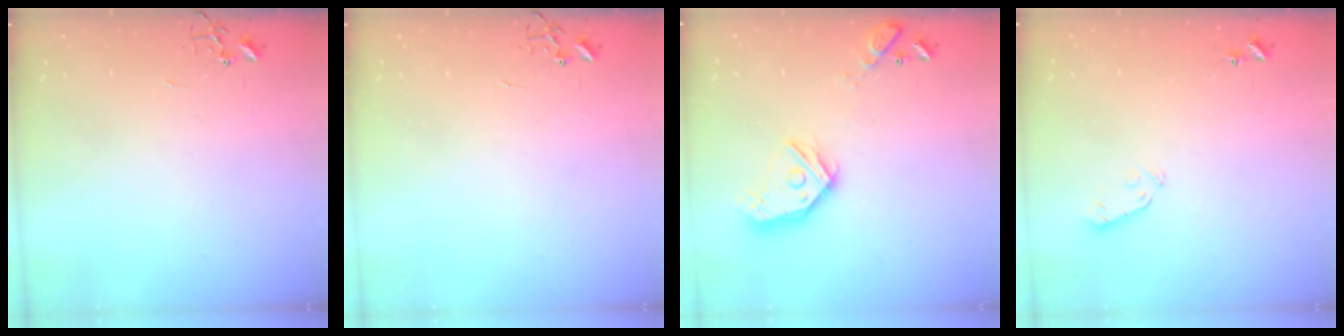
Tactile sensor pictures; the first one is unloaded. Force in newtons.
{"total": 0.0}
{"total": 15.8, "press": 15.7, "slide": 1.5}
{"total": 3.0, "press": 2.9, "slide": 0.7}